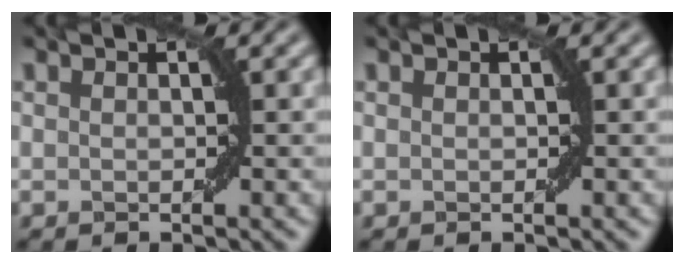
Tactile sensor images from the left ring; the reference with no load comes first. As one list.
[{"total": 0.0}]